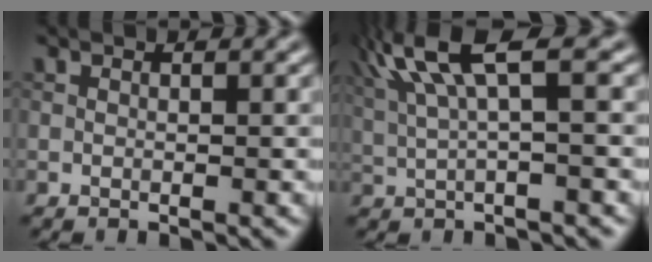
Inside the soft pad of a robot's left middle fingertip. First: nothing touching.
{"total": 6.7, "force": [2.7, 1.6, 5.9], "torque": [-0.128, 0.020, 0.056]}